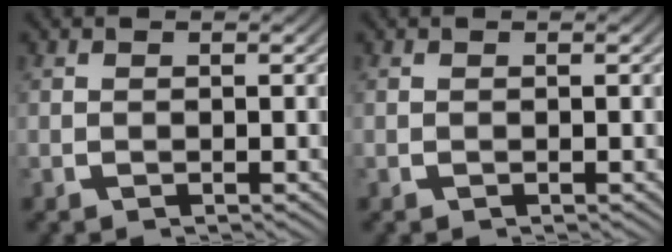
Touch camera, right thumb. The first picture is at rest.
{"total": 0.0}